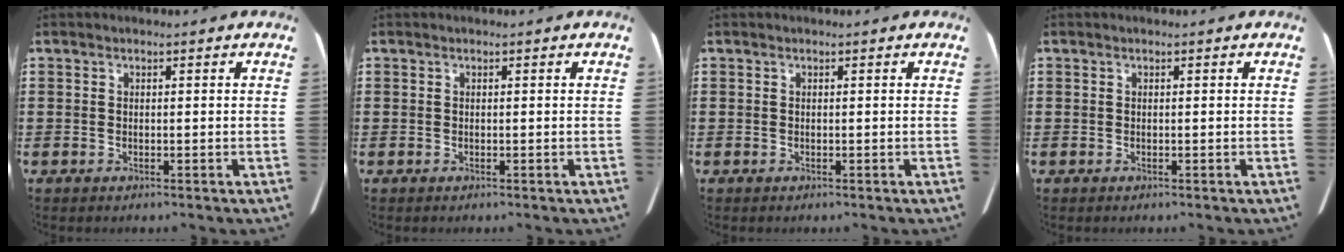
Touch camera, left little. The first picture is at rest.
{"total": 0.0}
{"total": 0.0}
{"total": 0.0}